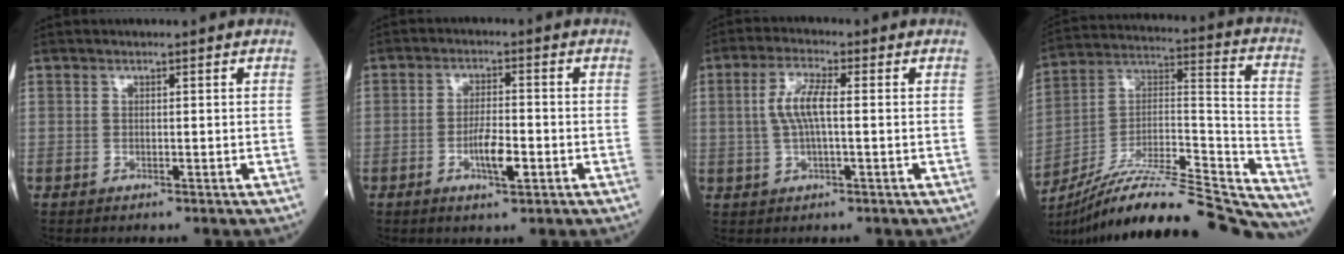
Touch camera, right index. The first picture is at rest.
{"total": 5.3, "force": [-1.9, 1.1, 4.8], "torque": [-0.089, -0.001, -0.031]}
{"total": 5.5, "force": [0.4, 1.1, 5.4], "torque": [-0.118, 0.009, 0.006]}
{"total": 29.5, "force": [-26.9, 2.0, 11.9], "torque": [-0.157, 0.002, -0.414]}